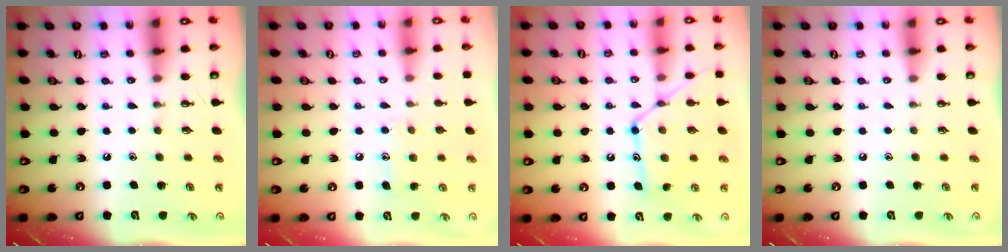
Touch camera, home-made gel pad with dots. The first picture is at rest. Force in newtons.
{"total": 7.8, "press": 7.8, "slide": 0.5}
{"total": 13.6, "press": 13.5, "slide": 0.9}
{"total": 0.0}